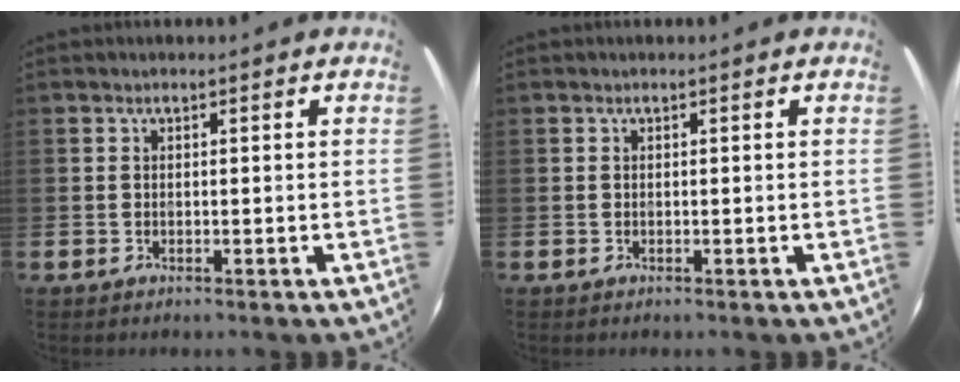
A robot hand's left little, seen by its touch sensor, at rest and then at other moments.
{"total": 0.0}